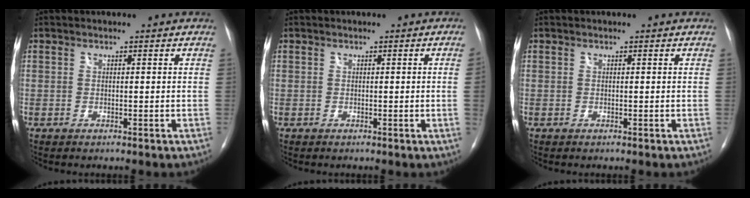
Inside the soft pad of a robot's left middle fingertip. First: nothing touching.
{"total": 1.3, "force": [-0.1, -0.6, 1.1], "torque": [-0.010, -0.001, -0.002]}
{"total": 0.0}